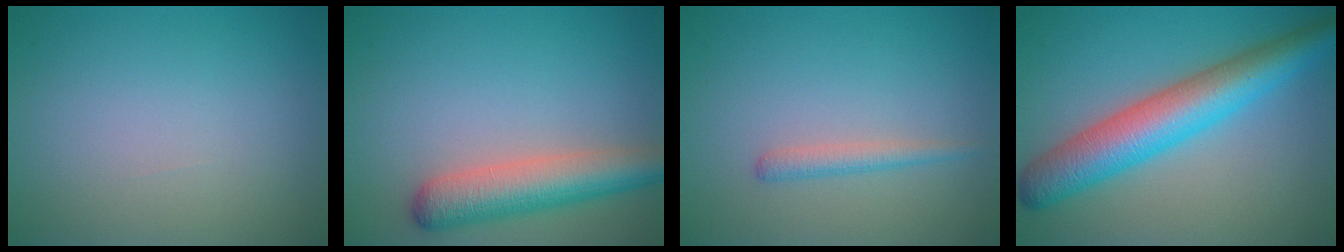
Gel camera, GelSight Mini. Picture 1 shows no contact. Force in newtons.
{"total": 5.5, "press": 5.5, "slide": 0.2}
{"total": 1.5, "press": 1.5, "slide": 0.1}
{"total": 7.9, "press": 7.9, "slide": 0.1}